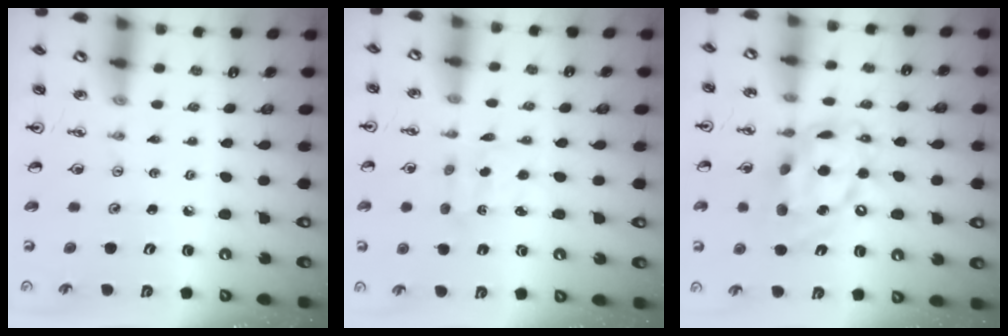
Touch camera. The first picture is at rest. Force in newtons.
{"total": 2.3, "press": 2.1, "slide": 0.8}
{"total": 16.2, "press": 16.1, "slide": 1.5}